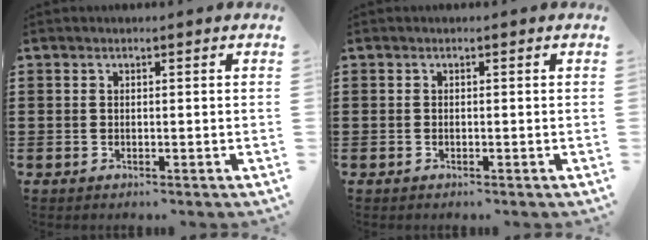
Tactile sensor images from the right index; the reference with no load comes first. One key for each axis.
{"total": 0.0}